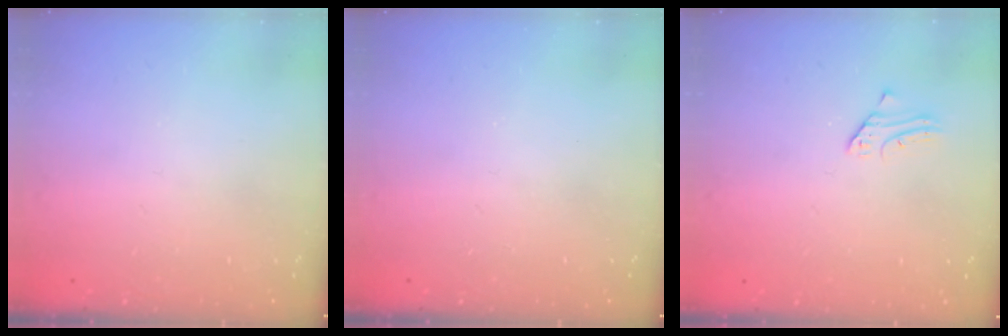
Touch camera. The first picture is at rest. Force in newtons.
{"total": 0.0}
{"total": 1.9, "press": 1.9, "slide": 0.2}